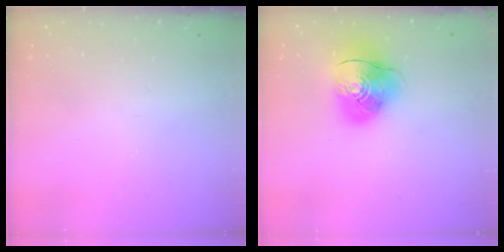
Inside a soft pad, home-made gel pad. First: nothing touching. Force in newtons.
{"total": 12.8, "press": 12.6, "slide": 2.1}